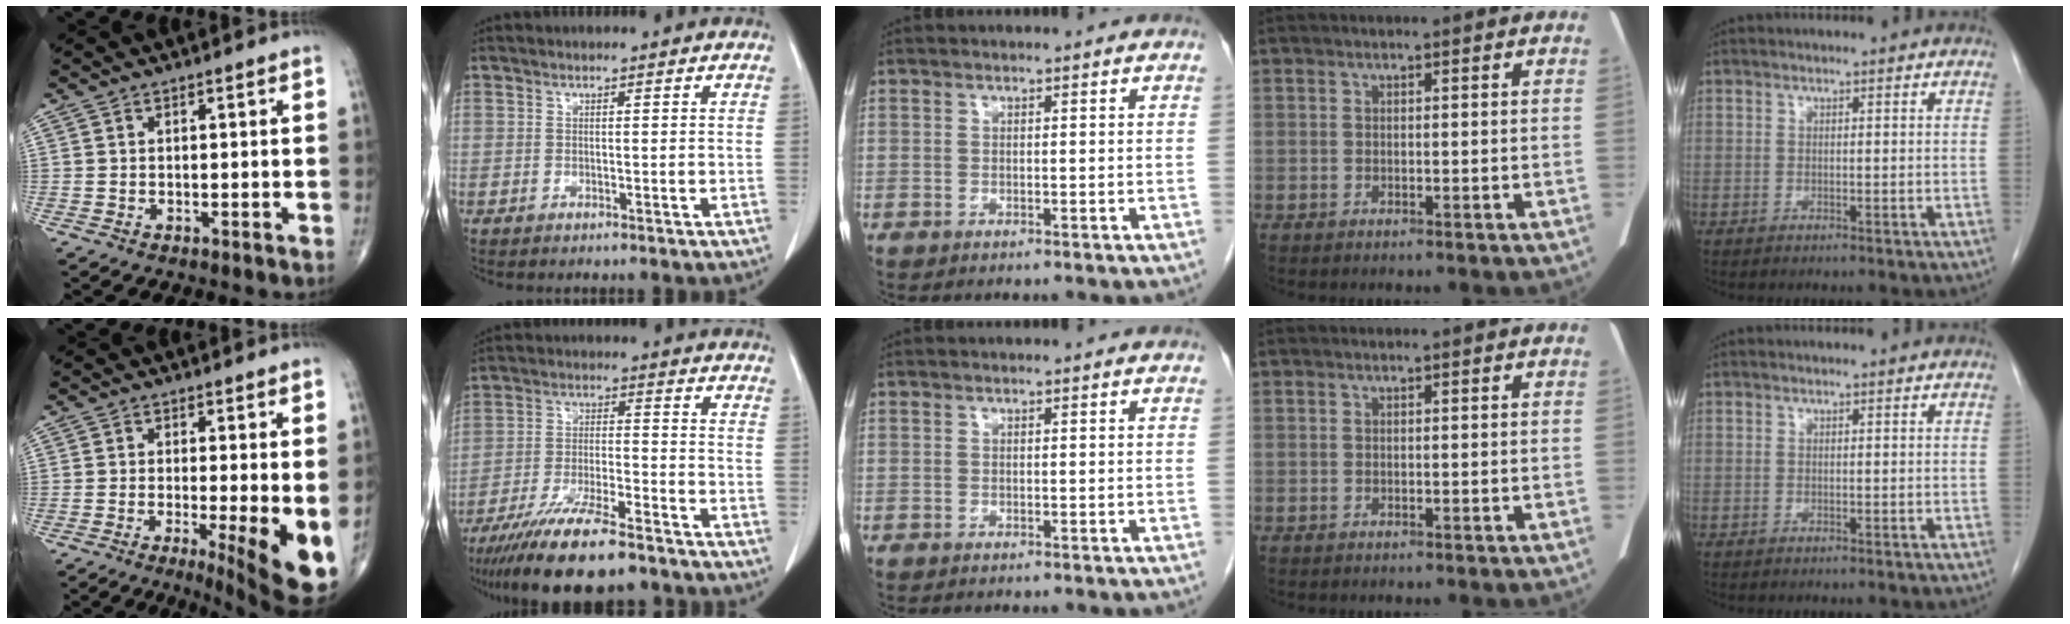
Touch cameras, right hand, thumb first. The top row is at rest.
{"thumb": {"total": 12.3, "force": [-2.8, 3.1, 11.5], "torque": [-0.148, -0.024, -0.033]}, "index": {"total": 15.3, "force": [-12.1, 2.5, 9.0], "torque": [-0.167, -0.027, -0.205]}}